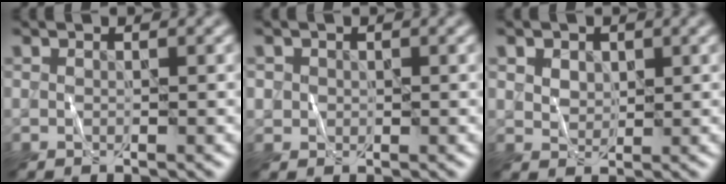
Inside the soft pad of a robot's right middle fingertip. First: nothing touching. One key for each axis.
{"total": 1.0, "fx": 0.1, "fy": 1.0, "fz": 0.1, "tx": 0.009, "ty": -0.002, "tz": 0.002}
{"total": 3.2, "fx": 1.9, "fy": 2.1, "fz": 1.3, "tx": -0.043, "ty": 0.006, "tz": 0.038}